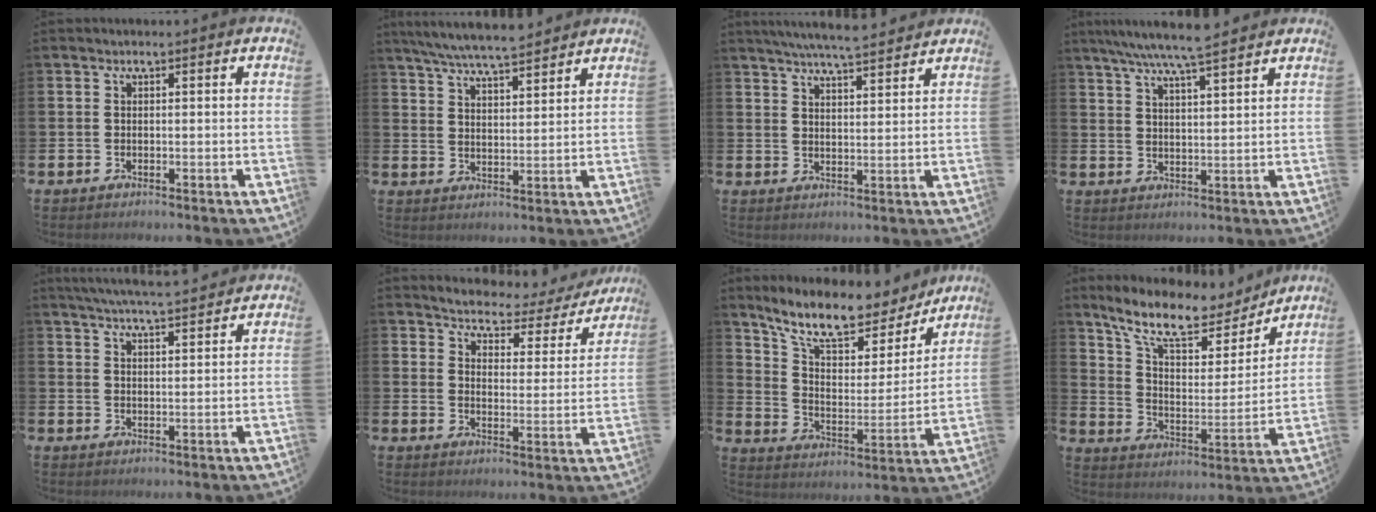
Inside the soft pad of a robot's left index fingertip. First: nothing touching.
{"total": 6.5, "force": [6.3, 0.4, 1.8], "torque": [-0.060, -0.029, 0.113]}
{"total": 5.8, "force": [5.6, -0.1, 1.2], "torque": [-0.036, -0.030, 0.100]}
{"total": 7.1, "force": [6.6, 0.1, 2.7], "torque": [-0.067, -0.026, 0.117]}
{"total": 5.3, "force": [5.2, -0.1, 1.1], "torque": [-0.033, -0.027, 0.092]}
{"total": 3.7, "force": [3.6, 1.0, 0.4], "torque": [-0.036, -0.034, 0.054]}
{"total": 11.4, "force": [9.8, 3.5, 4.7], "torque": [-0.126, -0.061, 0.170]}
{"total": 11.7, "force": [9.7, 3.8, 5.3], "torque": [-0.134, -0.057, 0.168]}